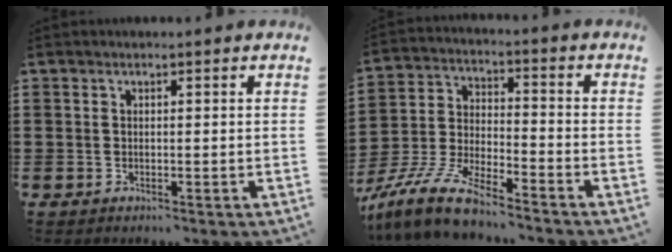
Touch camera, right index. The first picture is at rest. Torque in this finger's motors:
{"motor_torque": [1.86, 0.28, 0.35, 0.18]}